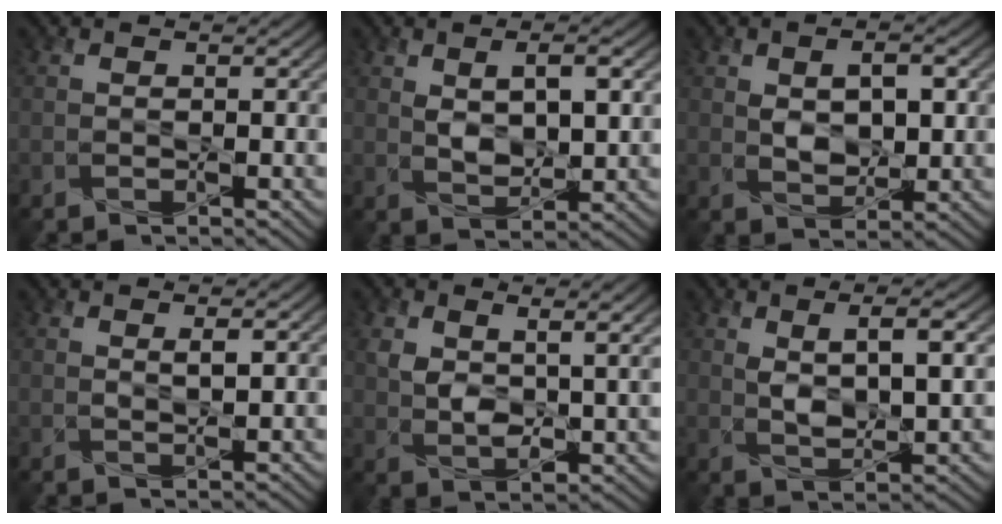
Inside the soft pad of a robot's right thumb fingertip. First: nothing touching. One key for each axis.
{"total": 5.9, "fx": 1.6, "fy": 3.0, "fz": 4.8, "tx": -0.090, "ty": -0.003, "tz": 0.033}
{"total": 5.7, "fx": 0.9, "fy": 3.4, "fz": 4.5, "tx": -0.082, "ty": -0.002, "tz": 0.020}
{"total": 1.5, "fx": 0.8, "fy": 0.3, "fz": 1.2, "tx": -0.027, "ty": -0.002, "tz": 0.017}
{"total": 6.4, "fx": 2.4, "fy": 3.3, "fz": 4.9, "tx": -0.104, "ty": -0.007, "tz": 0.045}
{"total": 6.0, "fx": 2.0, "fy": 2.3, "fz": 5.1, "tx": -0.095, "ty": -0.003, "tz": 0.038}